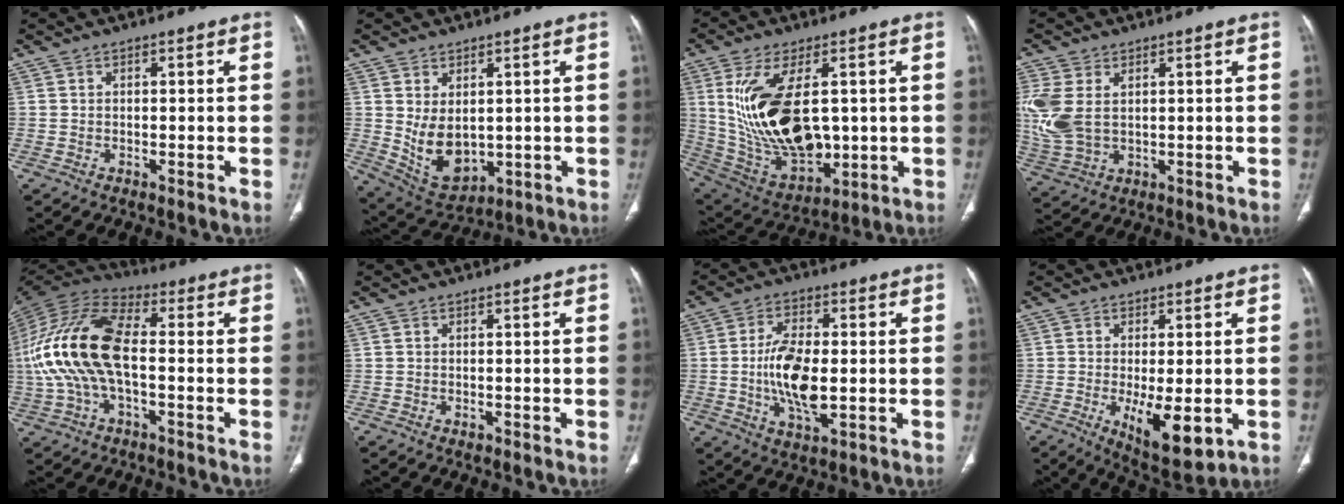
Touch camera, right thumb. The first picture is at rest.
{"total": 9.2, "force": [0.5, 6.1, 6.9], "torque": [-0.102, -0.012, 0.040]}
{"total": 21.0, "force": [2.1, 11.2, 17.7], "torque": [-0.328, -0.019, 0.065]}
{"total": 10.9, "force": [2.0, 7.1, 8.0], "torque": [-0.199, 0.000, 0.054]}
{"total": 18.2, "force": [-1.2, 8.7, 15.9], "torque": [-0.345, 0.035, -0.025]}
{"total": 0.7, "force": [-0.3, 0.5, 0.3], "torque": [-0.005, 0.001, -0.004]}
{"total": 11.3, "force": [-0.9, 5.3, 9.9], "torque": [-0.186, -0.002, -0.014]}
{"total": 10.2, "force": [-2.6, 4.0, 9.1], "torque": [-0.135, -0.022, -0.029]}